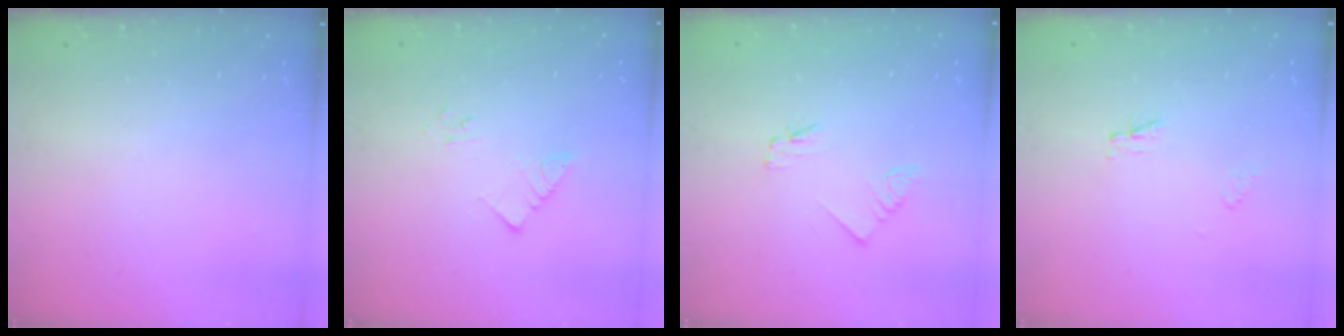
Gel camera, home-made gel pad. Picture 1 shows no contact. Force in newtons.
{"total": 3.7, "press": 3.7, "slide": 0.2}
{"total": 1.8, "press": 1.7, "slide": 0.2}
{"total": 2.3, "press": 2.2, "slide": 0.2}